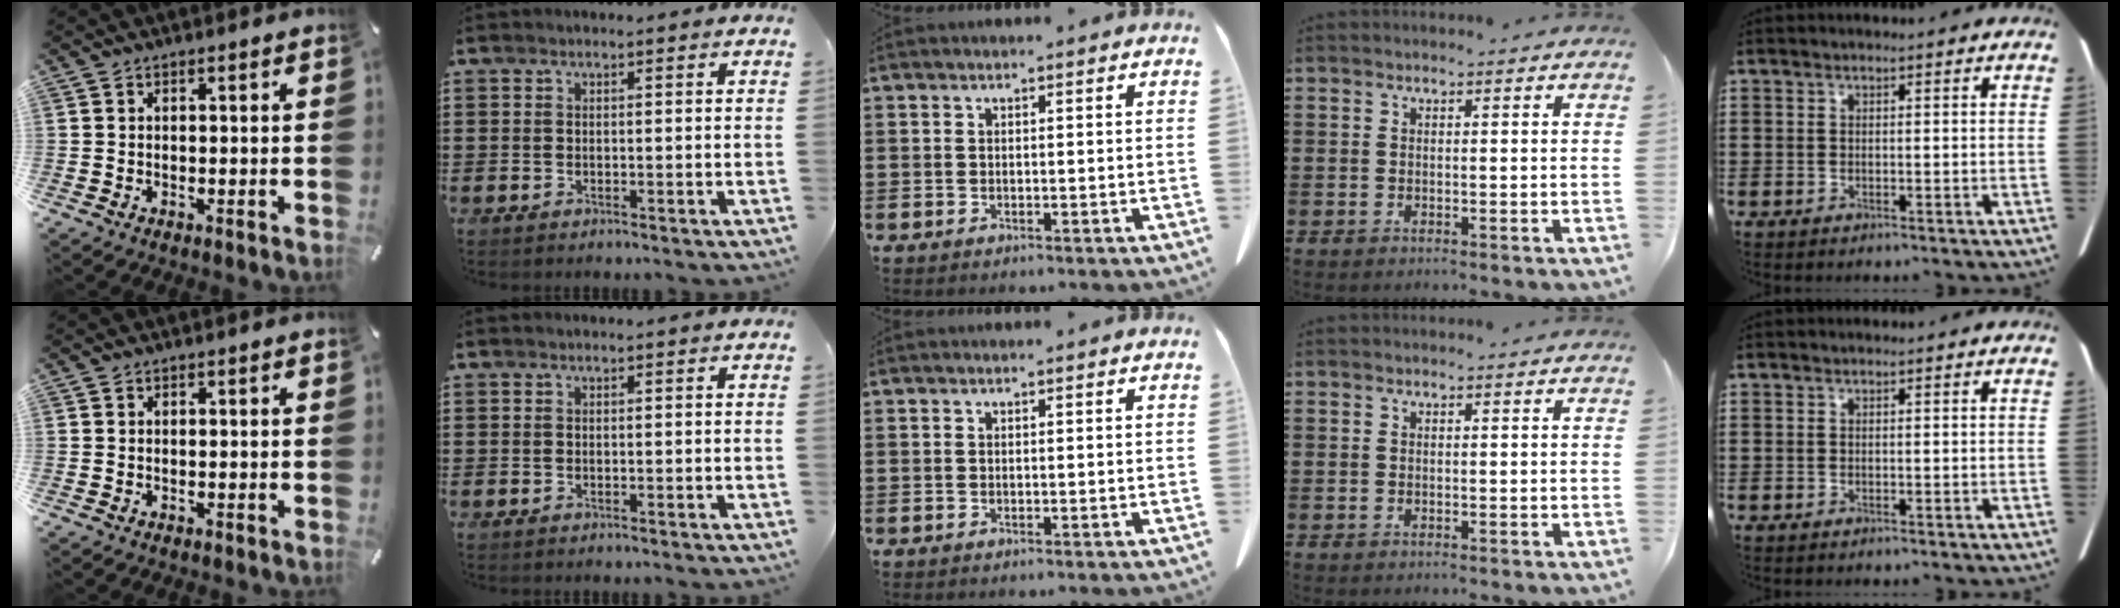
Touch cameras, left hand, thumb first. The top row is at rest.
{}